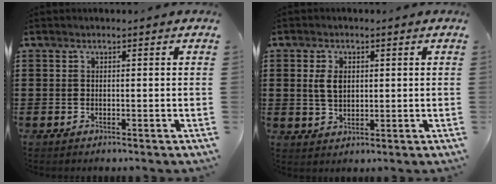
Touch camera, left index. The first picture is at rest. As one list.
[{"total": 3.8, "force": [0.9, 2.4, 2.8], "torque": [-0.069, 0.006, 0.012]}]